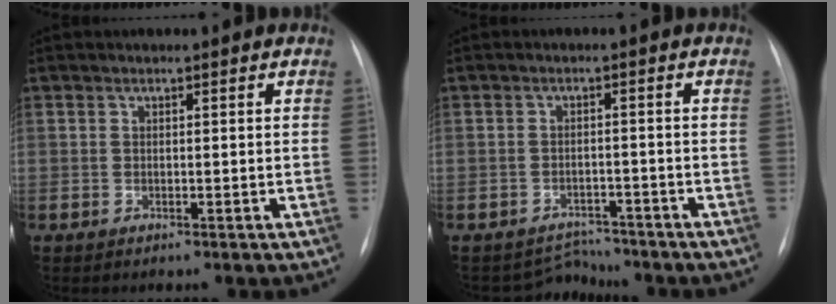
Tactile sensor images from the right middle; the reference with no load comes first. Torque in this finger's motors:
{"motor_torque": [-0.16, -0.17, -0.02, -0.02]}